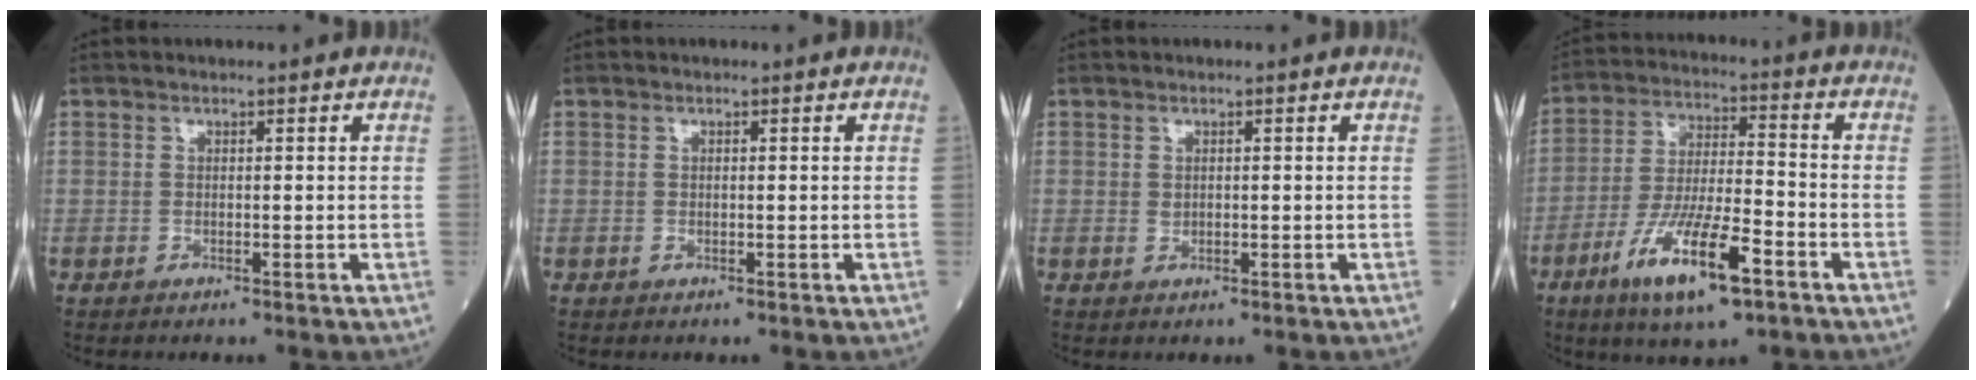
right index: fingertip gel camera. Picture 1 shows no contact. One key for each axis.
{"total": 0.0}
{"total": 0.7, "fx": 0.1, "fy": 0.5, "fz": 0.5, "tx": -0.009, "ty": -0.001, "tz": 0.003}
{"total": 13.0, "fx": -6.8, "fy": 2.3, "fz": 10.8, "tx": -0.206, "ty": -0.017, "tz": -0.121}